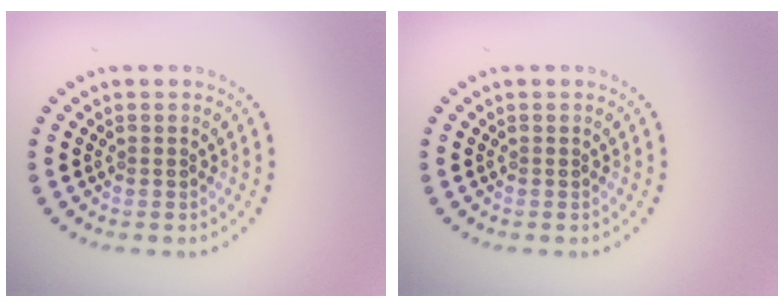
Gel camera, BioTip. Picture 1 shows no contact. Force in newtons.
{"total": 0.0}